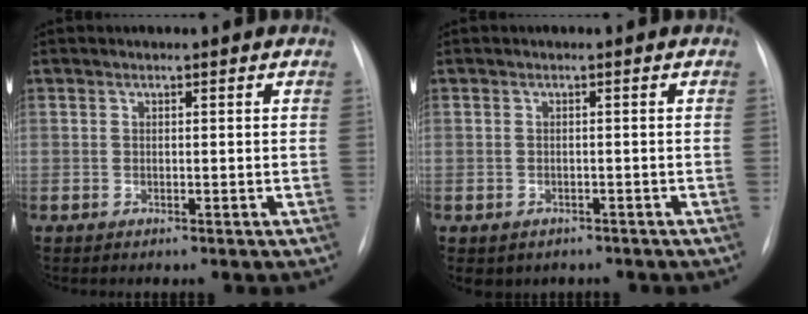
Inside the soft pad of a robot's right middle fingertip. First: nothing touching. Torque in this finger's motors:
{"motor_torque": [0.21, -0.37, 0.03, 0.03]}